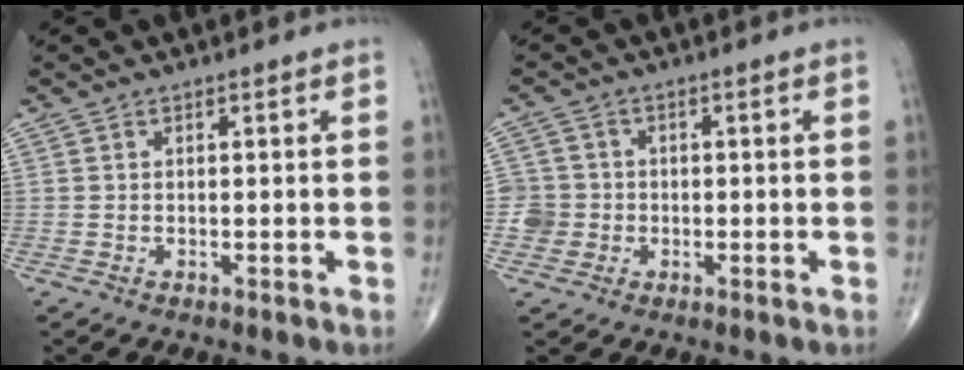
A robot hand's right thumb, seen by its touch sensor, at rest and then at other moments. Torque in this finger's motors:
{"motor_torque": [-0.10, -0.12, 0.09, 0.04, -0.03]}